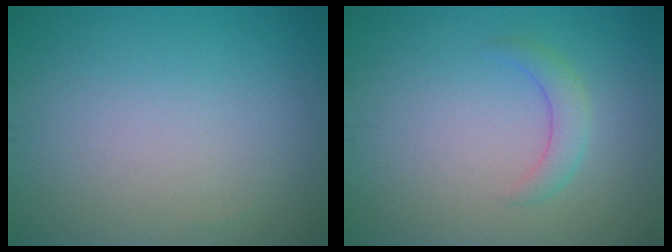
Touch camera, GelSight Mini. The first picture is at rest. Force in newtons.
{"total": 1.9, "press": 1.9, "slide": 0.2}